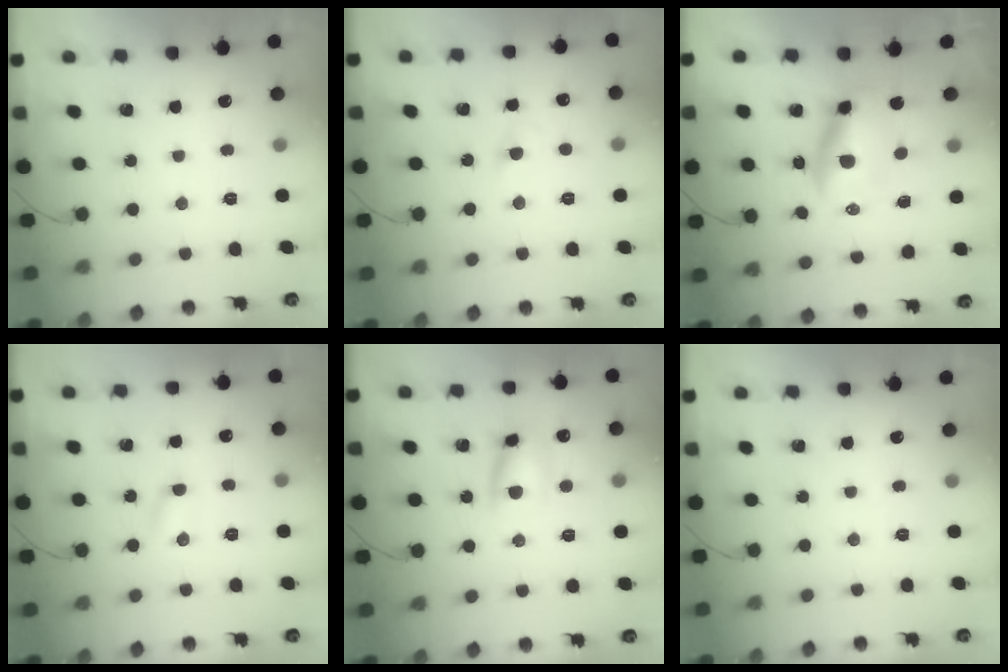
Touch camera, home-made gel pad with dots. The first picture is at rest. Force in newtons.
{"total": 2.5, "press": 2.3, "slide": 1.0}
{"total": 7.1, "press": 6.8, "slide": 2.0}
{"total": 2.4, "press": 2.3, "slide": 0.7}
{"total": 9.4, "press": 9.3, "slide": 1.3}
{"total": 0.0}